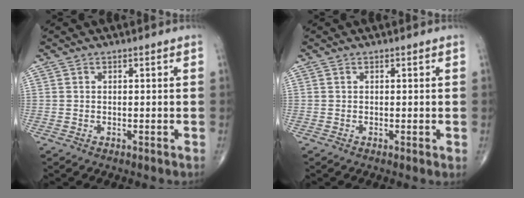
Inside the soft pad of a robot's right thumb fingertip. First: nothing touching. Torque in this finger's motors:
{"motor_torque": [-0.11, -0.01, -0.17, -0.12, -0.02]}